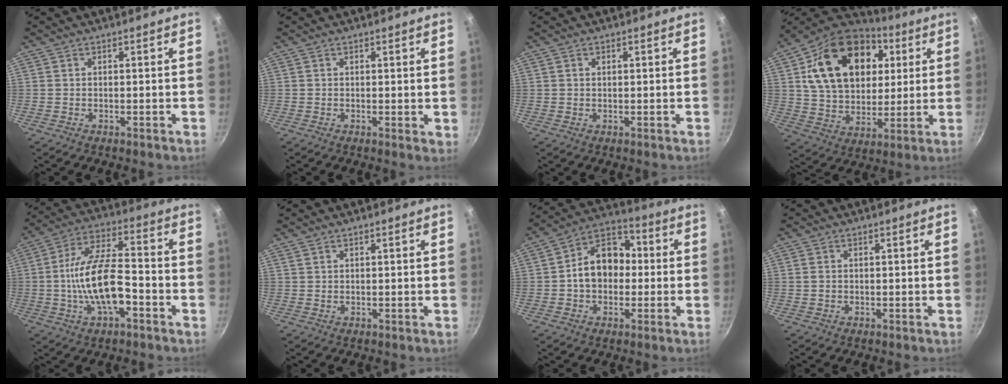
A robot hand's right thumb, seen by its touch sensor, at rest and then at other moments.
{"total": 1.1, "force": [0.5, 0.4, 0.8], "torque": [-0.011, -0.001, 0.007]}
{"total": 0.9, "force": [0.3, 0.6, 0.5], "torque": [-0.007, 0.004, 0.006]}
{"total": 25.3, "force": [7.1, 17.7, 16.6], "torque": [-0.268, 0.003, 0.117]}
{"total": 15.1, "force": [-3.9, 6.6, 13.0], "torque": [-0.225, 0.041, -0.078]}
{"total": 0.5, "force": [0.5, 0.2, 0.2], "torque": [-0.002, -0.005, 0.009]}
{"total": 12.6, "force": [-0.1, 9.4, 8.4], "torque": [-0.091, 0.035, -0.020]}
{"total": 1.0, "force": [0.1, 0.9, 0.5], "torque": [-0.008, 0.004, 0.001]}